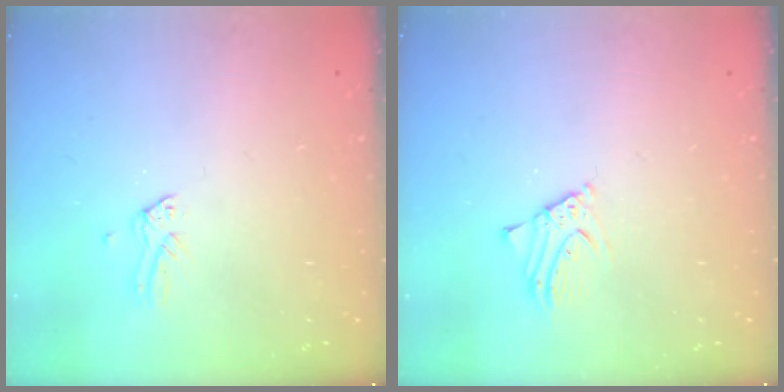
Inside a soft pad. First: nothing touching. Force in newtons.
{"total": 2.5, "press": 2.5, "slide": 0.1}